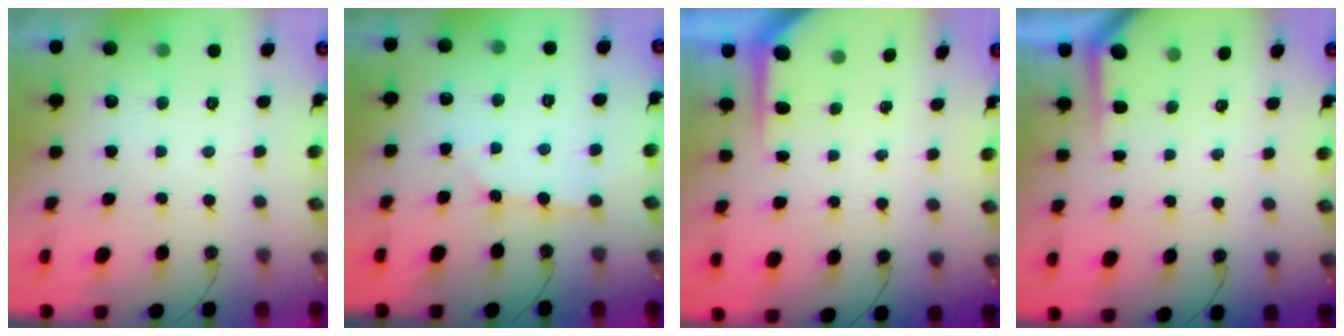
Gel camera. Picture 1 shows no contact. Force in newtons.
{"total": 2.6, "press": 2.6, "slide": 0.3}
{"total": 4.4, "press": 4.4, "slide": 0.1}
{"total": 1.8, "press": 1.8, "slide": 0.3}